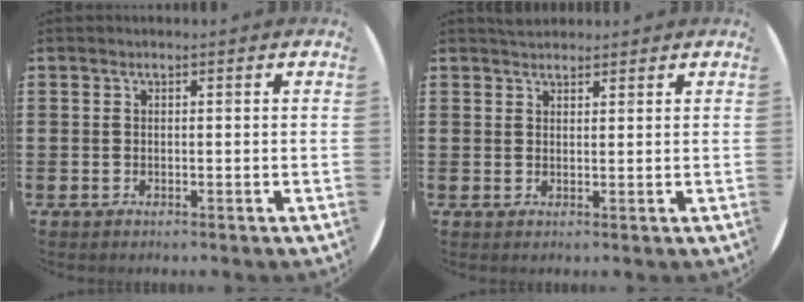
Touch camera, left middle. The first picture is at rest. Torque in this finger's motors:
{"motor_torque": [0.51, -0.53, 0.02, 0.03]}